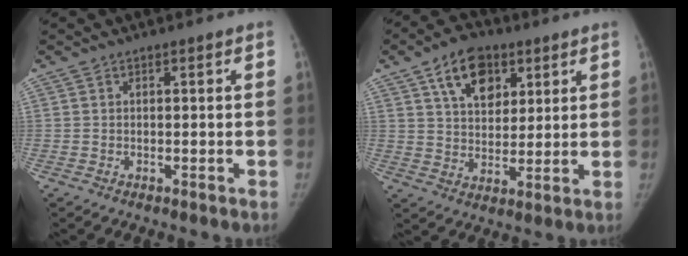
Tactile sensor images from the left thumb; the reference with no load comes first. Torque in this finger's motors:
{"motor_torque": [1.40, 1.33, 0.78, -0.87, 0.31]}